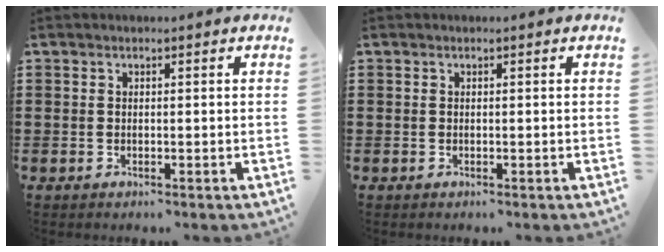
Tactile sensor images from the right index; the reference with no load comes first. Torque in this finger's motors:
{"motor_torque": [0.00, 0.00, 0.00, 0.00]}